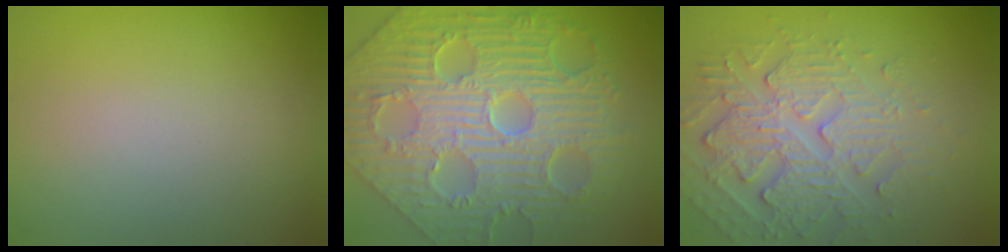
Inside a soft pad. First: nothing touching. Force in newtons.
{"total": 12.2, "press": 8.0, "slide": 9.1}
{"total": 4.7, "press": 4.2, "slide": 2.3}